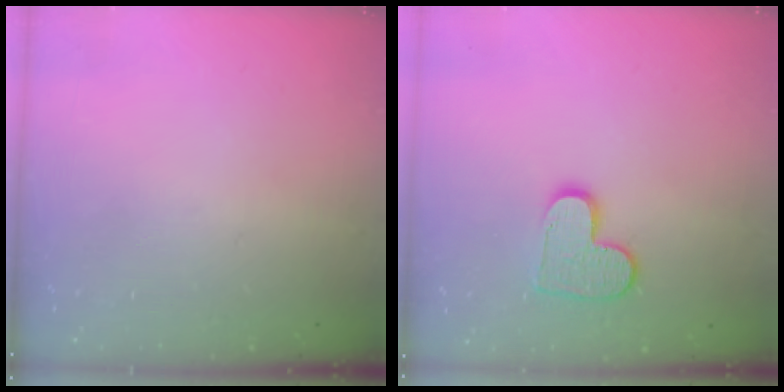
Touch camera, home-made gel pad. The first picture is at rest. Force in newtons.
{"total": 9.9, "press": 9.9, "slide": 0.3}